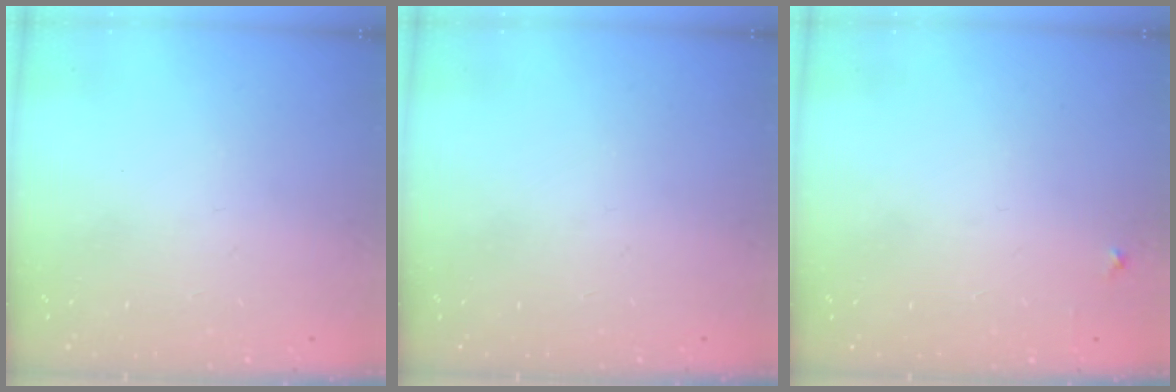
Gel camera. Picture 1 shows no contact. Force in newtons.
{"total": 0.0}
{"total": 4.1, "press": 4.1, "slide": 0.6}